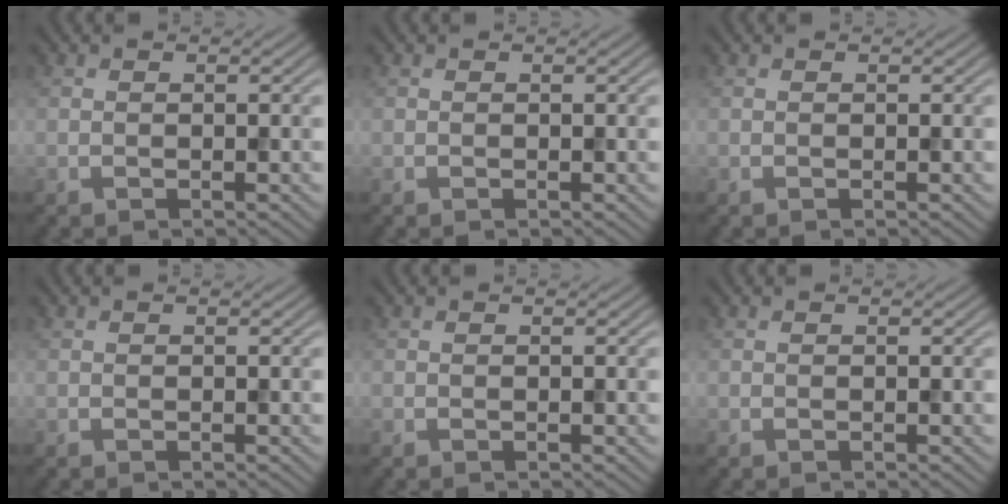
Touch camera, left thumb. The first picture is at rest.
{"total": 0.0}
{"total": 0.0}
{"total": 0.0}
{"total": 0.0}
{"total": 0.0}